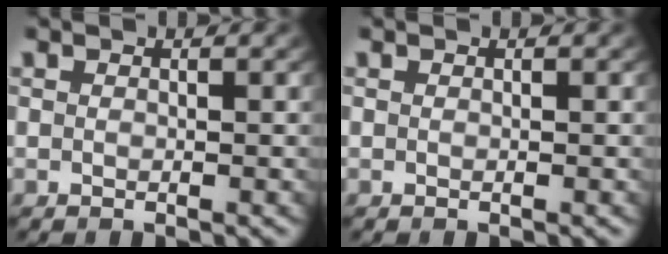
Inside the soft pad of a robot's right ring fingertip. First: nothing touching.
{"total": 0.0}